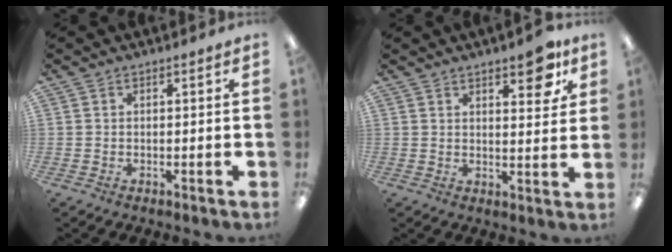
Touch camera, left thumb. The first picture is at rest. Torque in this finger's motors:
{"motor_torque": [0.19, 0.33, 0.05, -0.20, 0.00]}